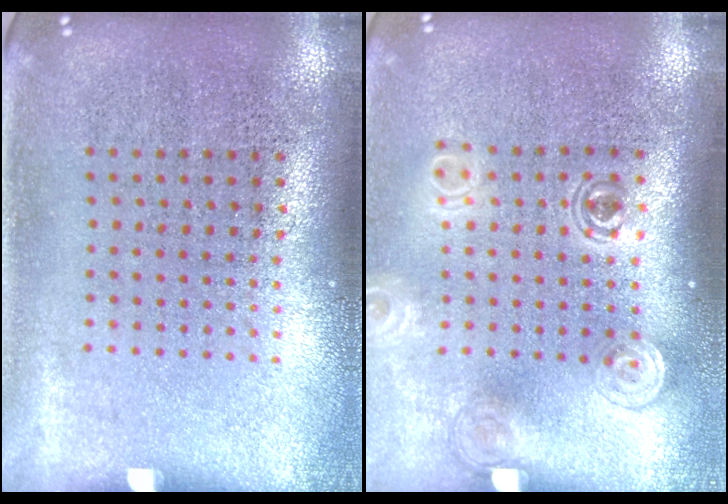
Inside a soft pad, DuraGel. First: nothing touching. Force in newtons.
{"total": 1.5, "press": 1.3, "slide": 0.9}